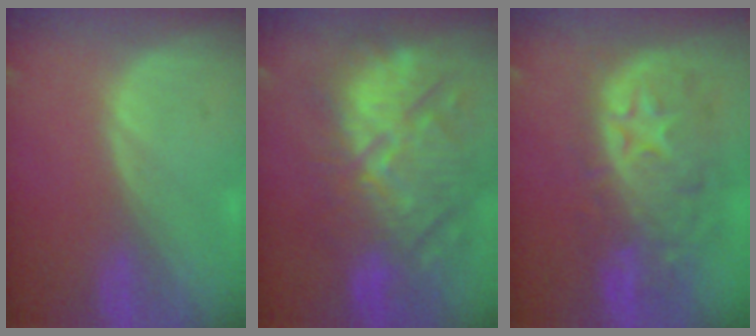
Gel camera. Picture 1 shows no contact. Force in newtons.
{"total": 12.8, "press": 12.2, "slide": 4.0}
{"total": 11.1, "press": 9.8, "slide": 5.2}